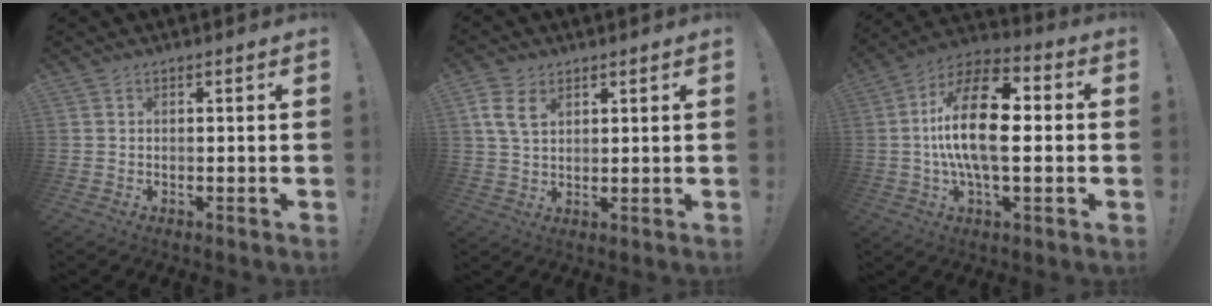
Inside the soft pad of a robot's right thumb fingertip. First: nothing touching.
{"total": 7.2, "force": [3.1, 4.5, 4.6], "torque": [-0.089, 0.001, 0.061]}
{"total": 20.3, "force": [0.1, 8.9, 18.2], "torque": [-0.328, 0.008, -0.005]}